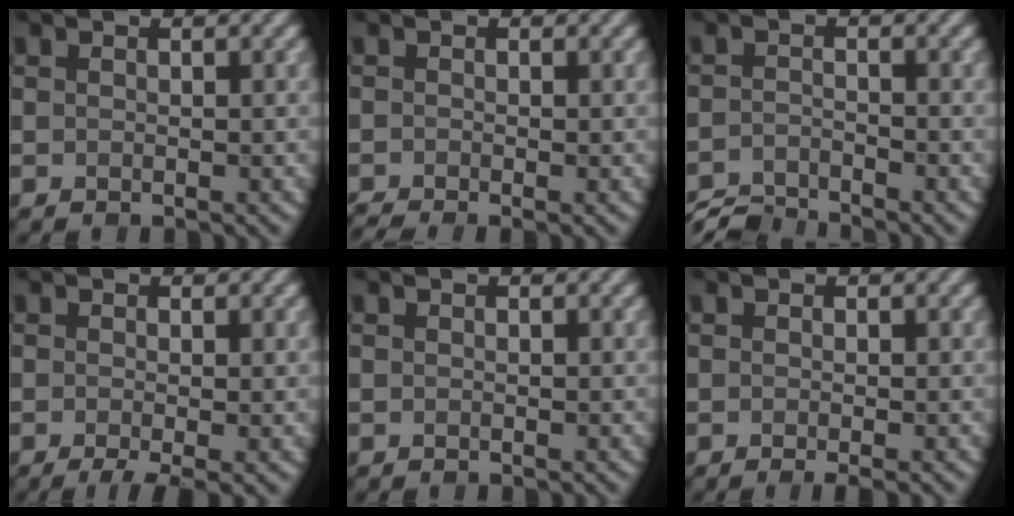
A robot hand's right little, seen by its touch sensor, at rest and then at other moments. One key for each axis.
{"total": 1.5, "fx": -1.1, "fy": 0.2, "fz": 1.0, "tx": -0.017, "ty": -0.013, "tz": -0.026}
{"total": 3.5, "fx": -3.4, "fy": 0.4, "fz": 0.7, "tx": -0.014, "ty": -0.007, "tz": -0.074}
{"total": 2.8, "fx": -1.0, "fy": 0.6, "fz": 2.6, "tx": -0.044, "ty": -0.010, "tz": -0.019}
{"total": 0.0}
{"total": 1.3, "fx": -0.4, "fy": 0.3, "fz": 1.2, "tx": -0.016, "ty": -0.008, "tz": -0.008}